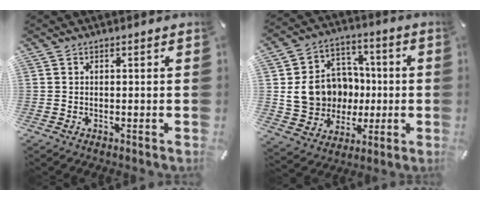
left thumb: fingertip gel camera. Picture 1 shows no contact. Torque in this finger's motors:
{"motor_torque": [1.96, 1.97, 0.77, -0.70, 0.31]}